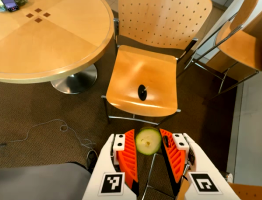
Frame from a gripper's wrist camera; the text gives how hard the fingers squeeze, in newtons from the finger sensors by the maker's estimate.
{"total": 10.2, "left": 10.4, "right": 9.9}